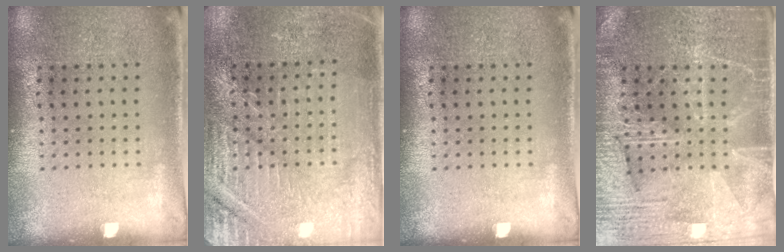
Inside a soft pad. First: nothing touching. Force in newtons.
{"total": 3.2, "press": 3.2, "slide": 0.4}
{"total": 0.0}
{"total": 3.8, "press": 3.7, "slide": 1.0}